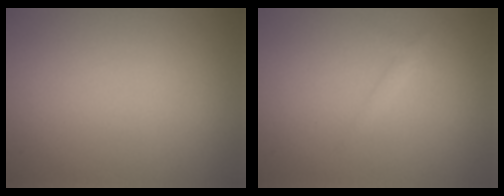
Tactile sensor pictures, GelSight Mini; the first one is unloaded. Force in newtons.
{"total": 0.8, "press": 0.8, "slide": 0.1}